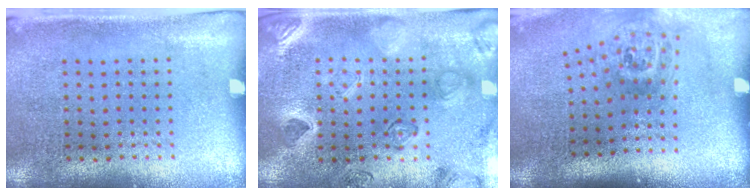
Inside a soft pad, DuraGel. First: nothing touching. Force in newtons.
{"total": 2.5, "press": 2.4, "slide": 0.6}
{"total": 1.8, "press": 1.2, "slide": 1.3}